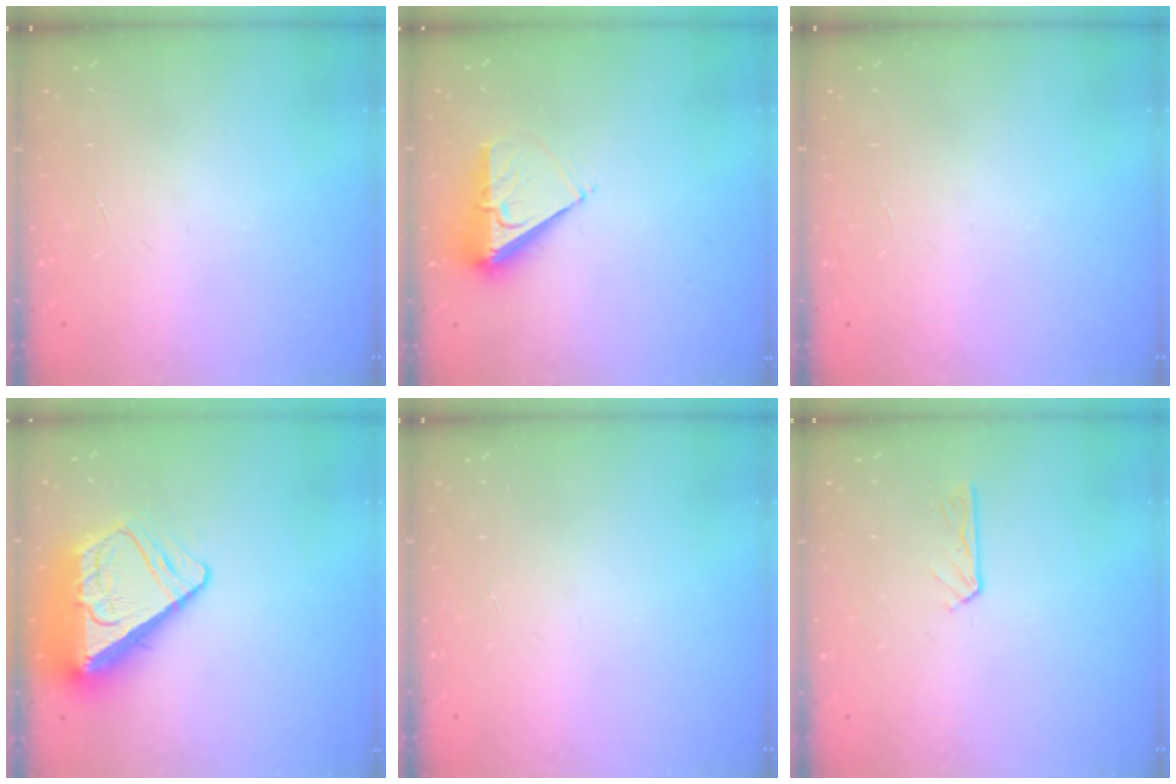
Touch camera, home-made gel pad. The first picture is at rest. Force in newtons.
{"total": 7.1, "press": 7.0, "slide": 1.1}
{"total": 0.0}
{"total": 13.6, "press": 13.5, "slide": 1.5}
{"total": 0.0}
{"total": 2.6, "press": 2.6, "slide": 0.2}